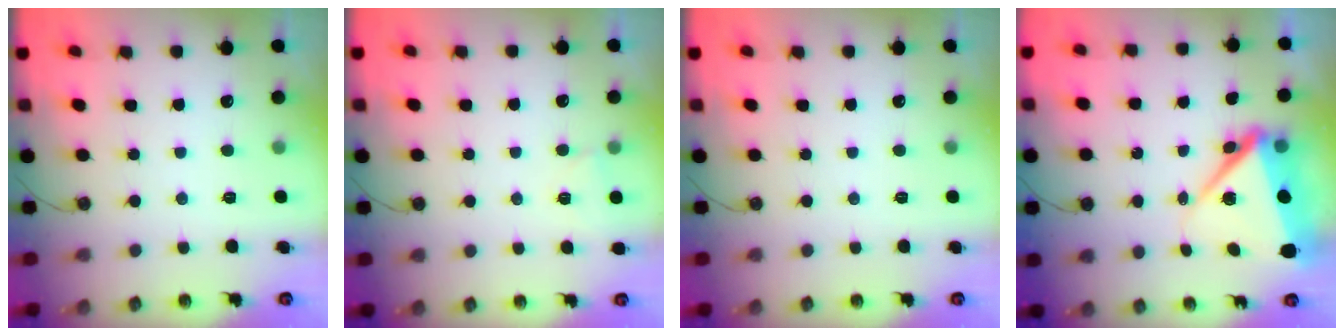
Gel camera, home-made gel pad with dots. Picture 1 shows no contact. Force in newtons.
{"total": 3.1, "press": 2.3, "slide": 2.1}
{"total": 0.0}
{"total": 11.0, "press": 10.9, "slide": 1.5}